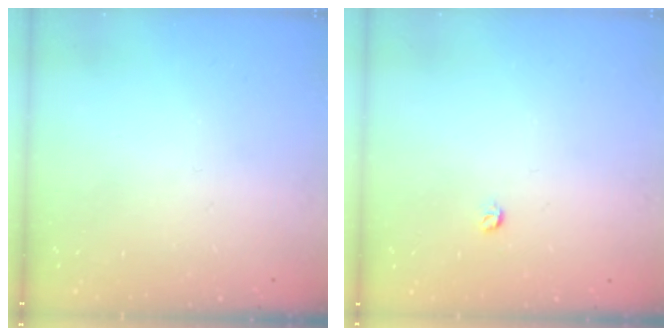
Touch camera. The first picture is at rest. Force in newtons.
{"total": 3.2, "press": 3.2, "slide": 0.4}